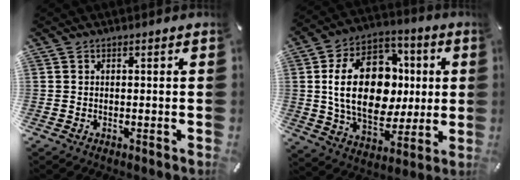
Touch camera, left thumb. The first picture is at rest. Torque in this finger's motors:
{"motor_torque": [1.05, 1.01, 1.97, -0.80, 0.73]}